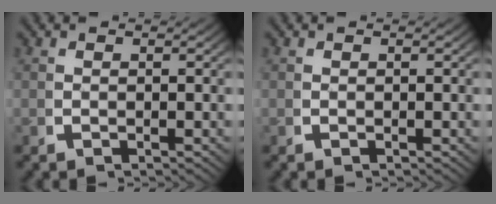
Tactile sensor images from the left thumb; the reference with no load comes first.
{"total": 0.0}